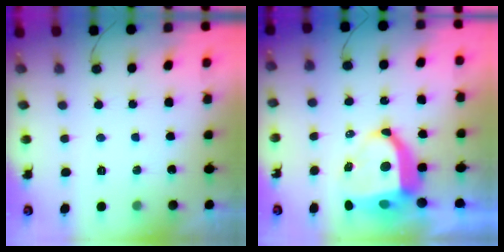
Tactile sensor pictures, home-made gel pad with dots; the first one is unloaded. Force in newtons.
{"total": 9.7, "press": 9.7, "slide": 0.5}